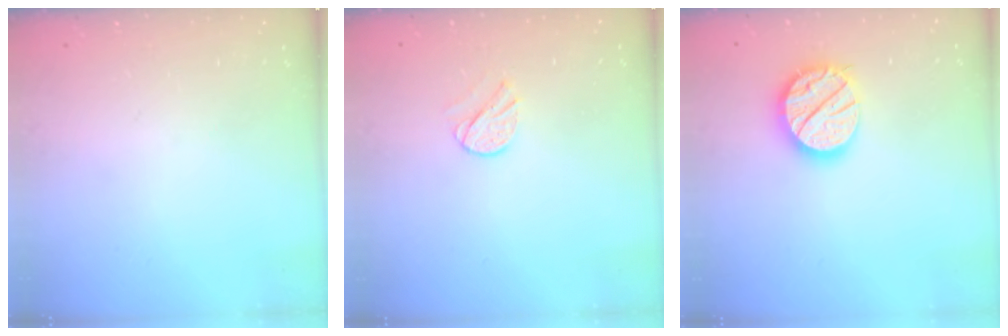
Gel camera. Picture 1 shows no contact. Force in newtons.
{"total": 5.9, "press": 5.8, "slide": 0.6}
{"total": 16.3, "press": 16.3, "slide": 1.1}